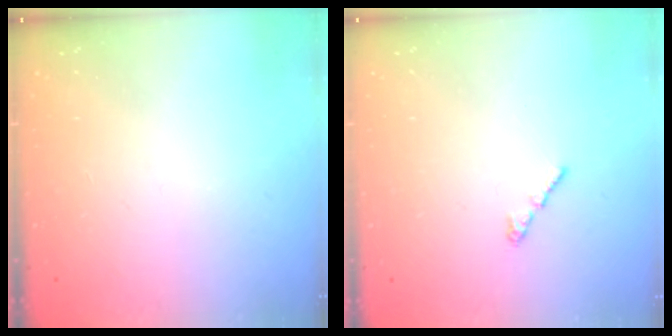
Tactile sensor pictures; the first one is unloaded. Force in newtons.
{"total": 1.2, "press": 1.1, "slide": 0.5}